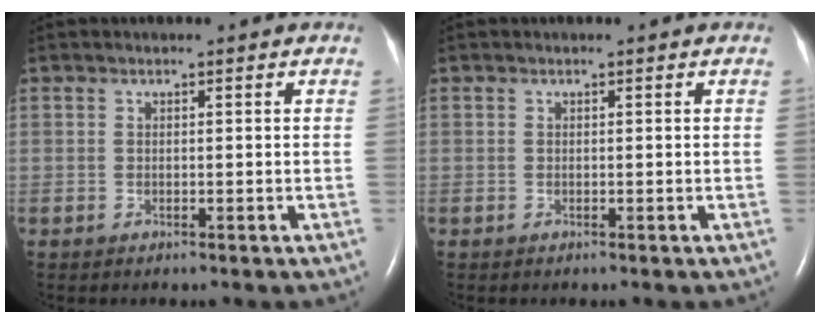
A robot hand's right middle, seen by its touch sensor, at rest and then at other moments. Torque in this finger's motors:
{"motor_torque": [0.50, -0.37, -0.04, -0.05]}